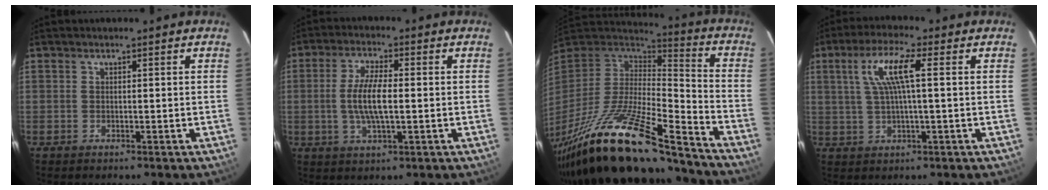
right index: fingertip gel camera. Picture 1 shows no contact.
{"total": 7.6, "force": [-0.5, 2.2, 7.3], "torque": [-0.146, -0.001, -0.009]}
{"total": 28.8, "force": [-21.3, 5.6, 18.6], "torque": [-0.333, -0.060, -0.358]}
{"total": 7.8, "force": [1.9, 0.9, 7.5], "torque": [-0.142, 0.008, 0.039]}